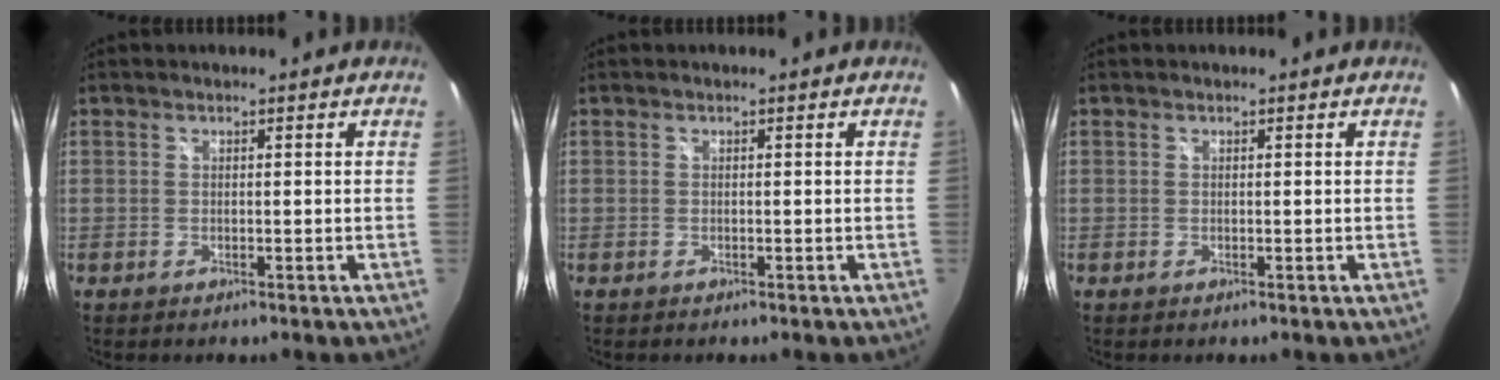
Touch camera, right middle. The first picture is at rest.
{"total": 0.0}
{"total": 0.0}